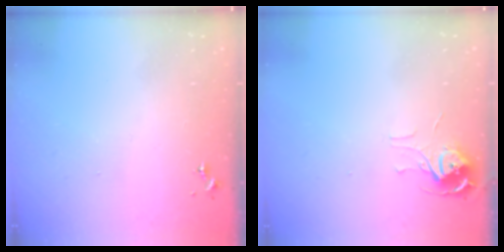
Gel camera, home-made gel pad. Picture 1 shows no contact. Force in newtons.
{"total": 6.2, "press": 6.1, "slide": 0.5}